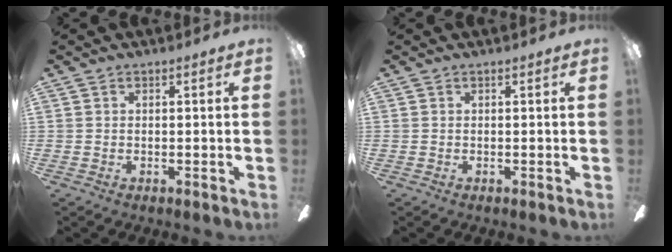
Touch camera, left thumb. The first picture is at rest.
{"total": 0.0}